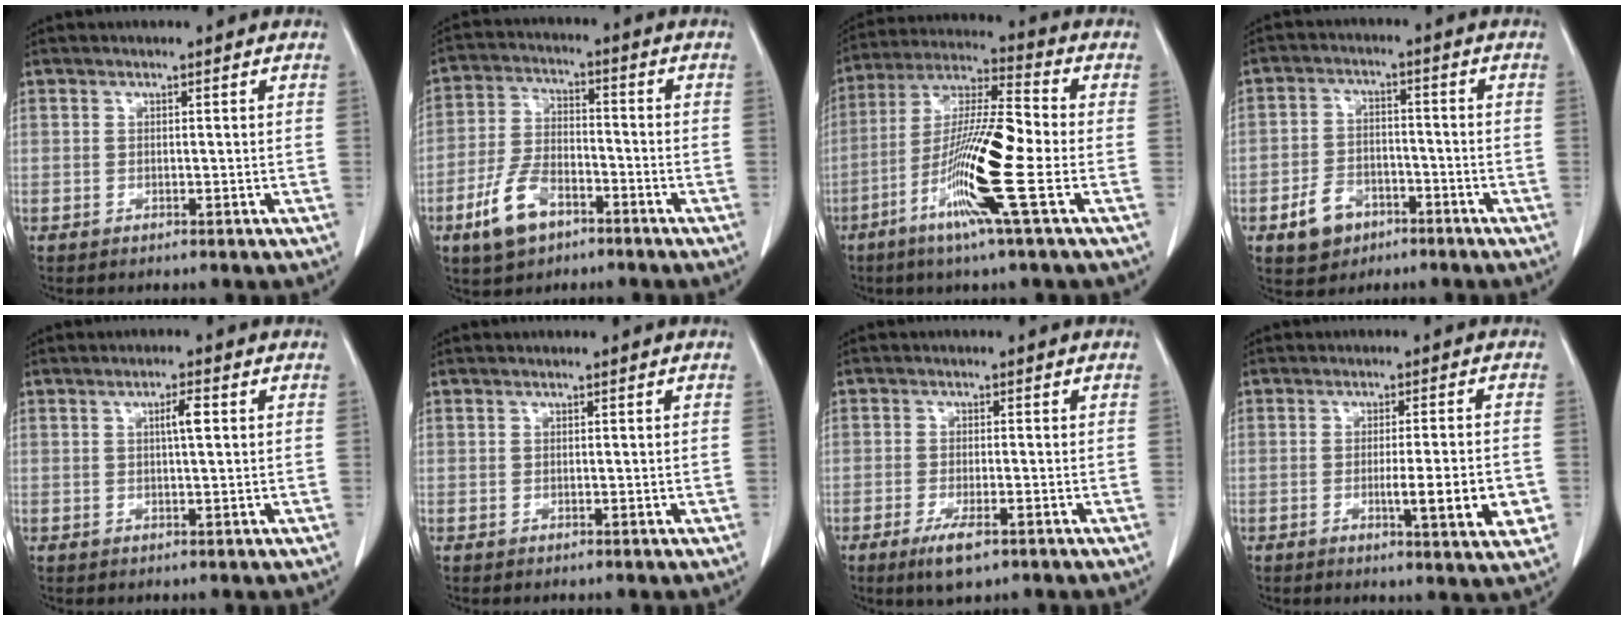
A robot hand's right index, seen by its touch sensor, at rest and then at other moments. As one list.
[{"total": 9.0, "force": [-5.1, 4.5, 5.9], "torque": [-0.134, 0.004, -0.093]}, {"total": 15.4, "force": [-5.0, -0.4, 14.5], "torque": [-0.283, -0.016, -0.103]}, {"total": 6.5, "force": [-3.6, 4.7, 2.8], "torque": [-0.057, 0.011, -0.052]}, {"total": 2.6, "force": [0.6, 0.2, 2.5], "torque": [-0.044, 0.003, 0.010]}, {"total": 0.0}, {"total": 4.7, "force": [-2.7, 1.1, 3.6], "torque": [-0.070, -0.009, -0.041]}, {"total": 8.6, "force": [-2.1, 0.5, 8.3], "torque": [-0.107, -0.012, -0.028]}]